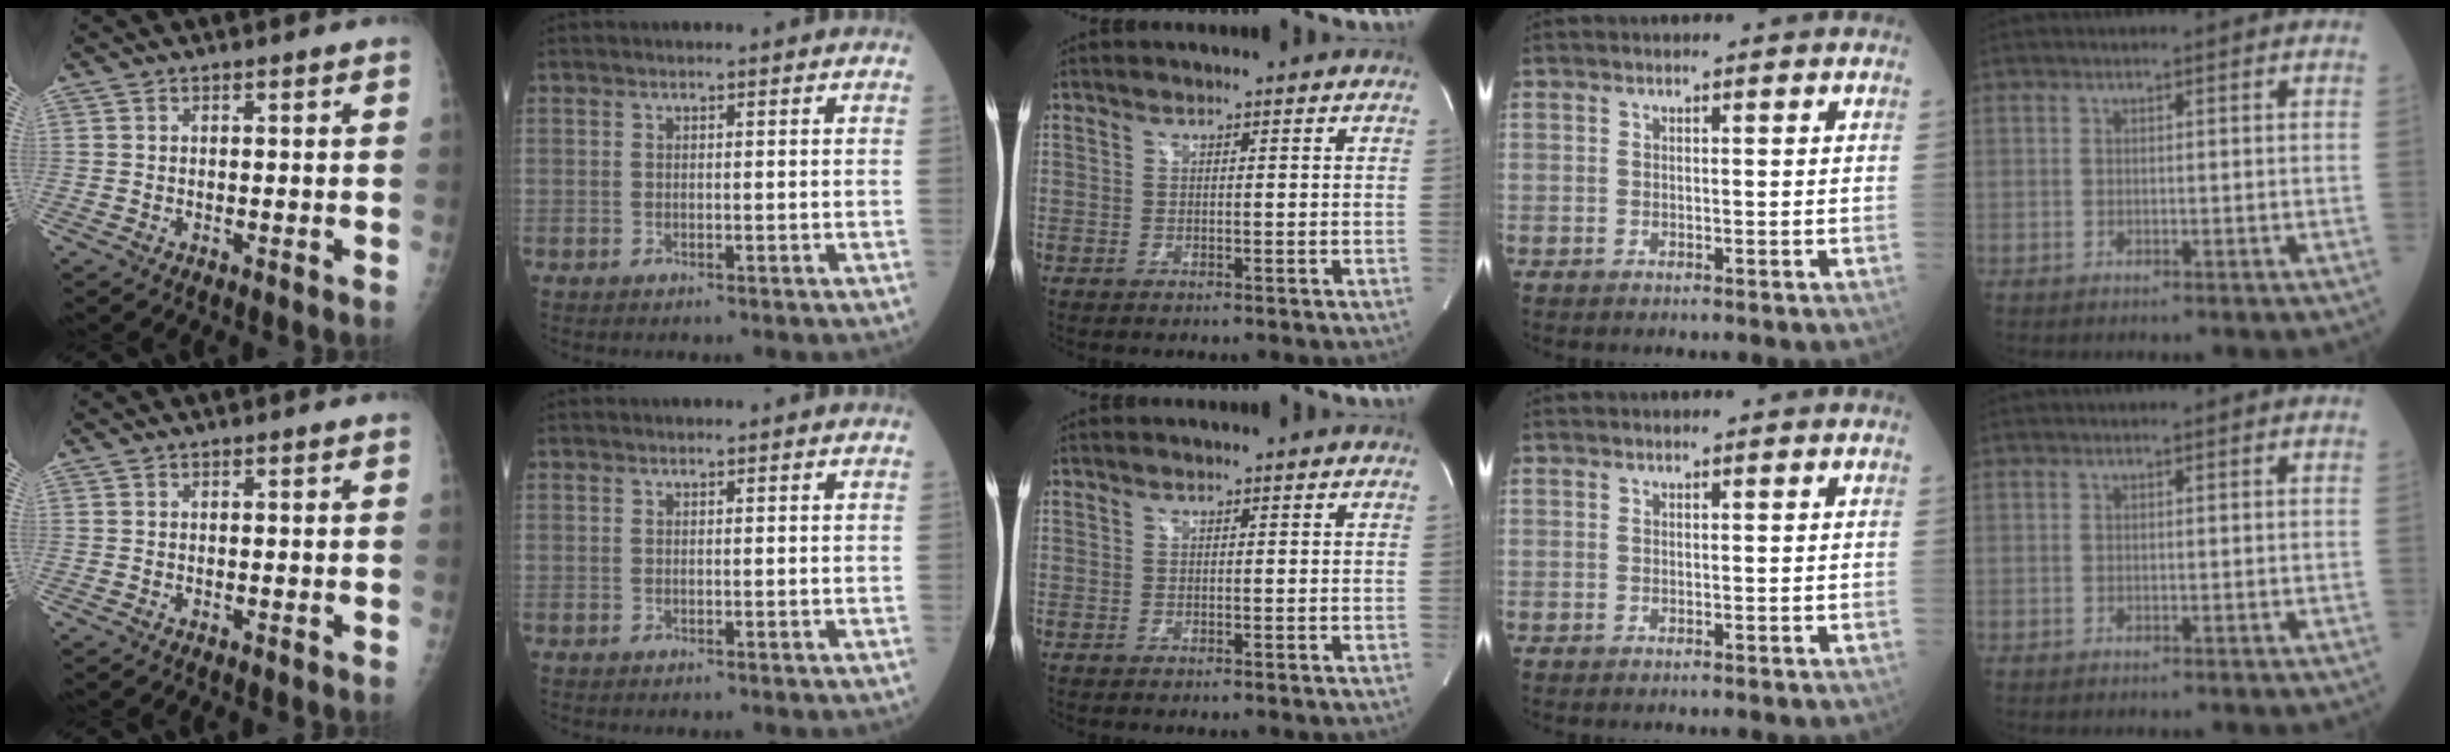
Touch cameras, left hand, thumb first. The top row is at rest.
{}